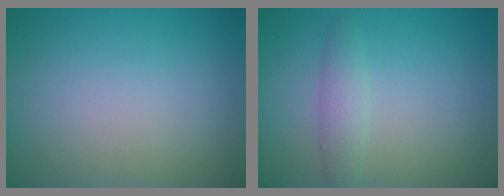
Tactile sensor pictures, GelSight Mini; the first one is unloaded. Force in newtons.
{"total": 1.9, "press": 1.9, "slide": 0.1}